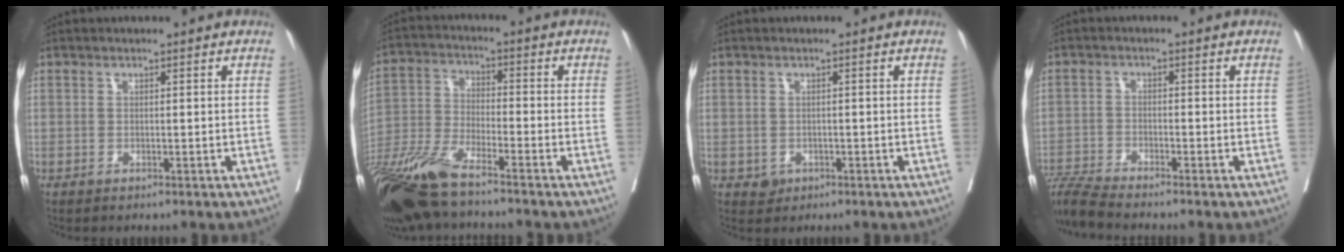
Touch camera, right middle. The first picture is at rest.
{"total": 13.2, "force": [-10.3, 1.8, 8.1], "torque": [-0.170, -0.031, -0.199]}
{"total": 1.5, "force": [-0.6, 1.4, 0.5], "torque": [-0.003, 0.004, -0.003]}
{"total": 5.0, "force": [-4.7, -1.3, 1.1], "torque": [-0.025, -0.016, -0.092]}